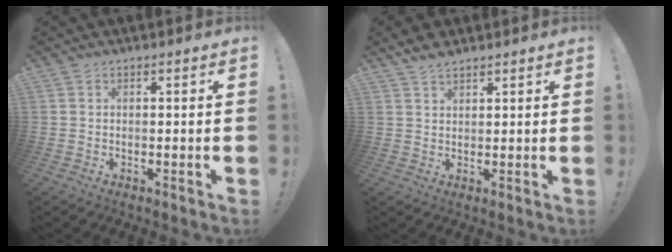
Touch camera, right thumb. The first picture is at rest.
{"total": 3.7, "force": [3.1, 1.5, 1.2], "torque": [-0.015, -0.016, 0.059]}